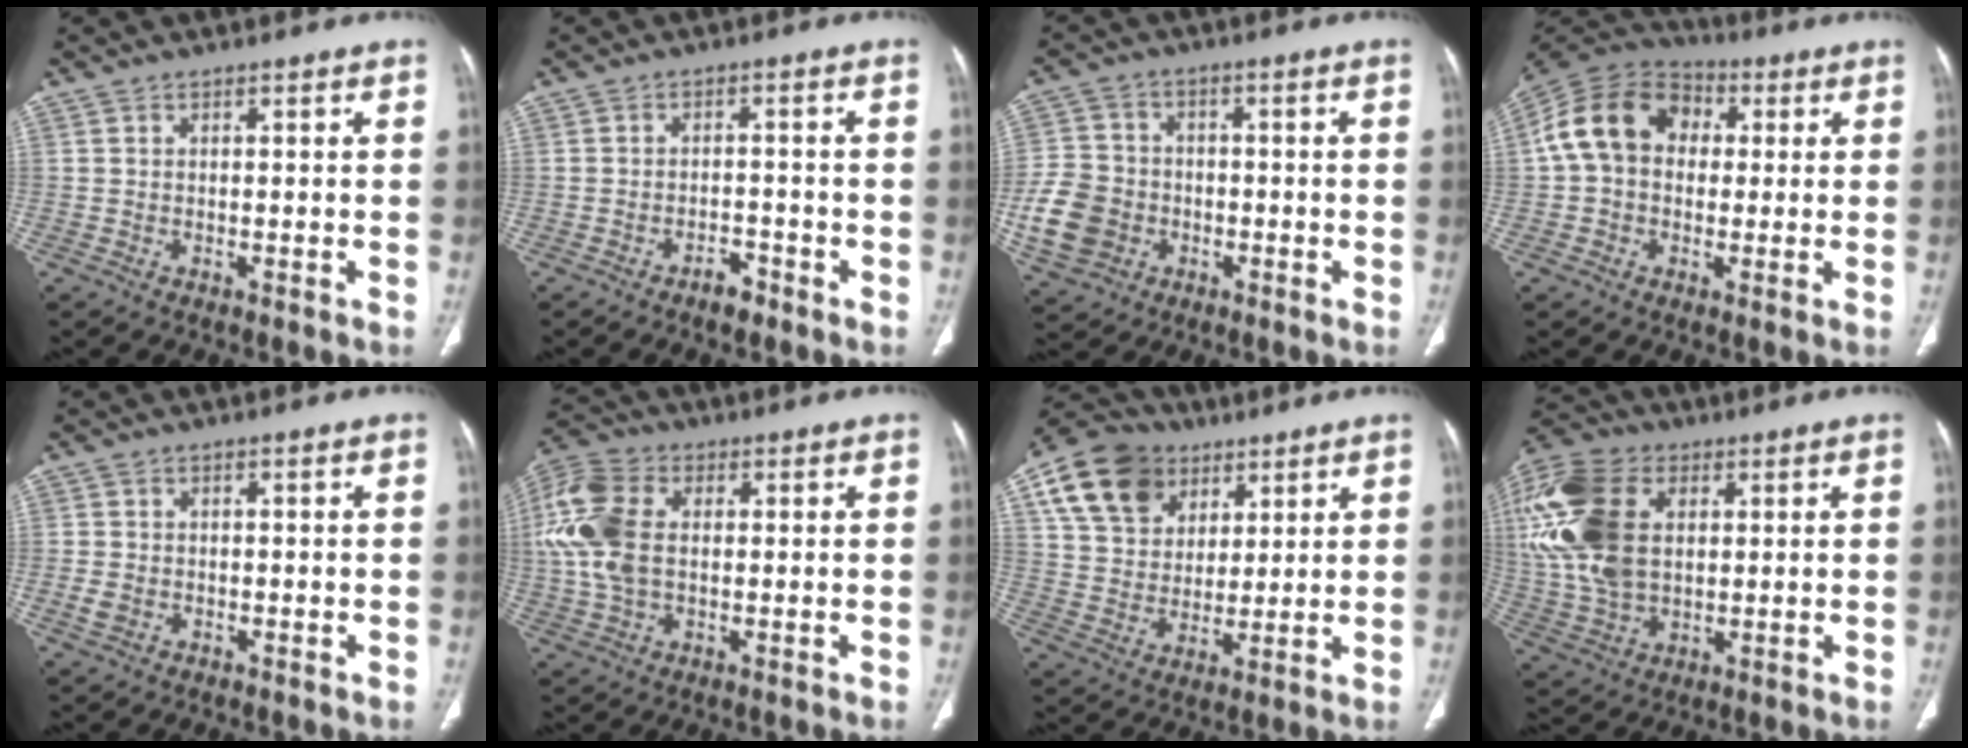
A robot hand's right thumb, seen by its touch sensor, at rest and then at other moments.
{"total": 2.8, "force": [-2.1, 1.3, 1.3], "torque": [-0.019, 0.013, -0.032]}
{"total": 11.1, "force": [-3.0, 9.3, 5.1], "torque": [-0.090, 0.014, -0.054]}
{"total": 14.3, "force": [1.9, 11.0, 8.9], "torque": [-0.151, 0.036, 0.022]}
{"total": 2.4, "force": [-0.7, 1.9, 1.3], "torque": [-0.024, 0.003, -0.009]}
{"total": 13.1, "force": [1.3, 8.5, 9.9], "torque": [-0.225, 0.017, 0.023]}
{"total": 16.1, "force": [7.8, 12.0, 7.5], "torque": [-0.120, -0.003, 0.142]}
{"total": 22.7, "force": [5.2, 15.0, 16.2], "torque": [-0.377, 0.010, 0.099]}